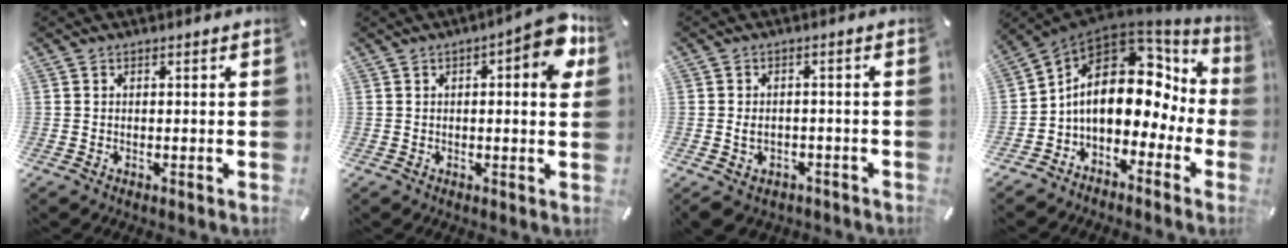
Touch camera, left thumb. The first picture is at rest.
{"total": 8.9, "force": [3.3, 2.5, 7.9], "torque": [-0.092, -0.025, 0.047]}
{"total": 3.7, "force": [-1.5, 2.8, 1.9], "torque": [-0.041, 0.008, -0.030]}
{"total": 15.7, "force": [1.6, 11.0, 11.2], "torque": [-0.194, -0.016, 0.025]}